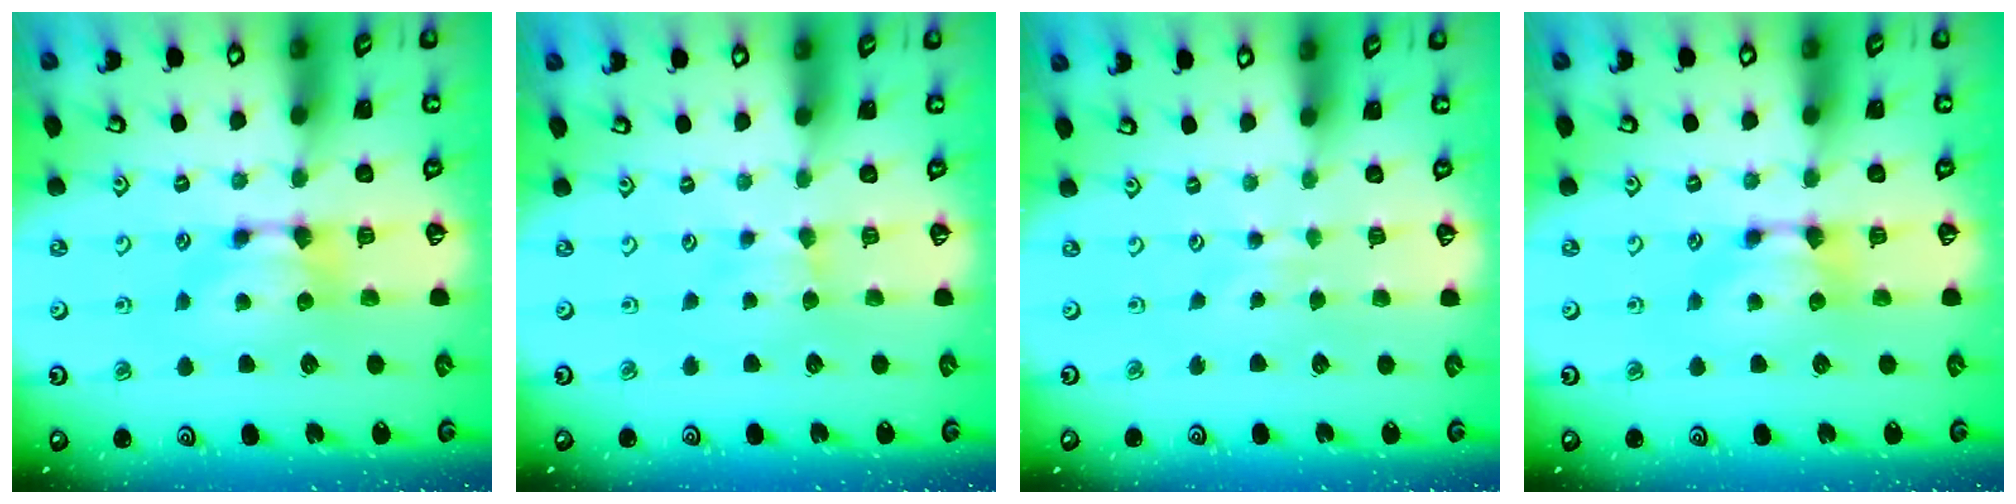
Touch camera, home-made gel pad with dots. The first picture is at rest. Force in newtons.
{"total": 2.4, "press": 2.4, "slide": 0.6}
{"total": 3.3, "press": 3.3, "slide": 0.2}
{"total": 0.0}